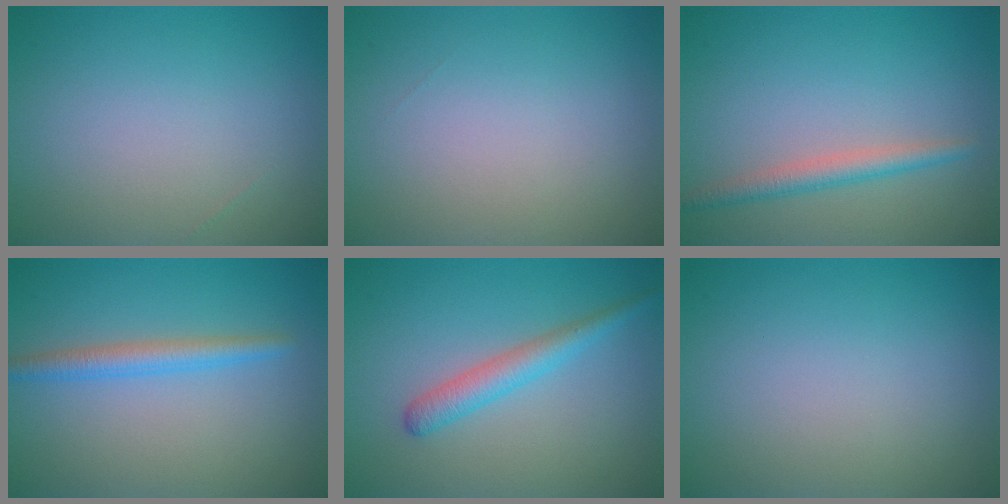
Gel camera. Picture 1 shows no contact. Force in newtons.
{"total": 0.0}
{"total": 2.3, "press": 2.3, "slide": 0.1}
{"total": 2.4, "press": 2.4, "slide": 0.1}
{"total": 2.7, "press": 2.7, "slide": 0.0}
{"total": 0.0}